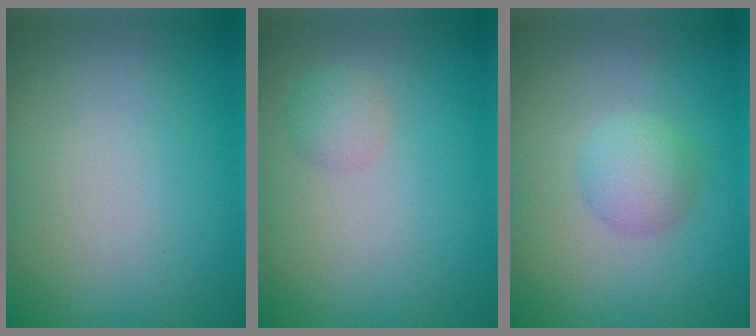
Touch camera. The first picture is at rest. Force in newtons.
{"total": 1.4, "press": 1.4, "slide": 0.1}
{"total": 2.3, "press": 2.3, "slide": 0.1}